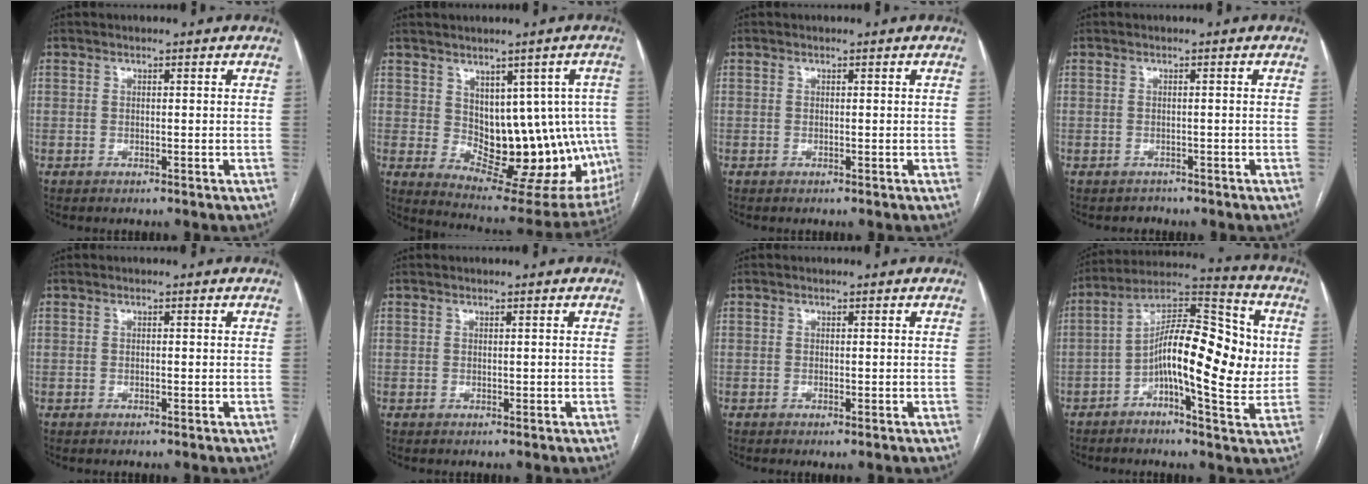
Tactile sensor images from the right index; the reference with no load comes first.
{"total": 15.3, "force": [-0.1, 8.9, 12.5], "torque": [-0.135, 0.008, 0.025]}
{"total": 0.0}
{"total": 1.2, "force": [-0.9, 0.7, -0.3], "torque": [-0.001, 0.000, -0.014]}
{"total": 0.0}
{"total": 0.0}
{"total": 0.6, "force": [-0.4, 0.0, 0.5], "torque": [-0.007, -0.001, -0.005]}
{"total": 16.6, "force": [-0.8, 4.9, 15.9], "torque": [-0.258, 0.036, -0.019]}